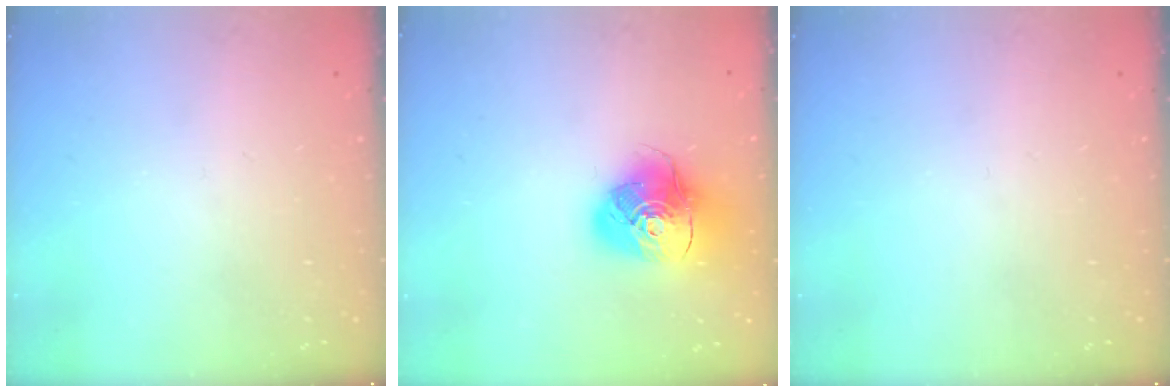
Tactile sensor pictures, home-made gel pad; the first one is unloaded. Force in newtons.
{"total": 14.5, "press": 14.4, "slide": 1.9}
{"total": 0.0}